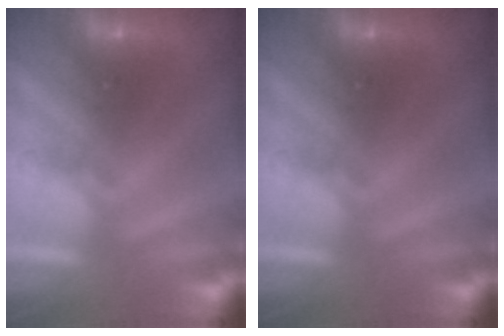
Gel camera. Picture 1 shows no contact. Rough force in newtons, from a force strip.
{"total": 0.0}